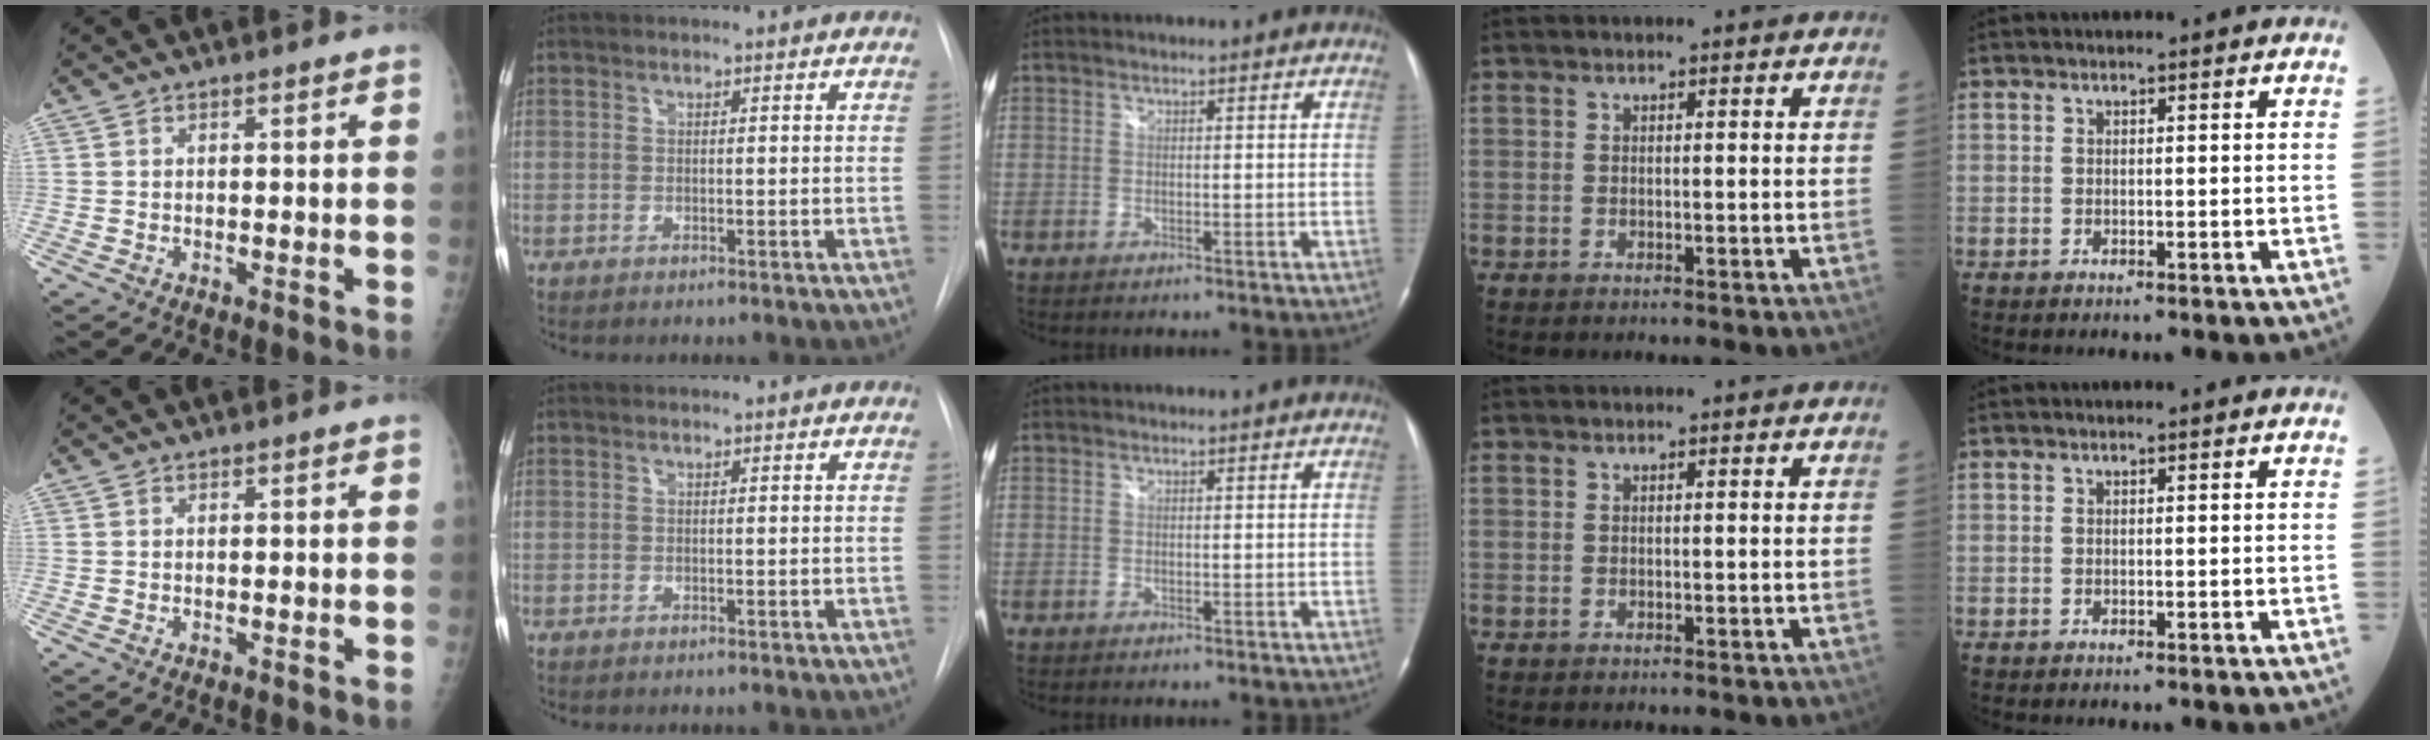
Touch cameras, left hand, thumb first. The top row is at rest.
{}